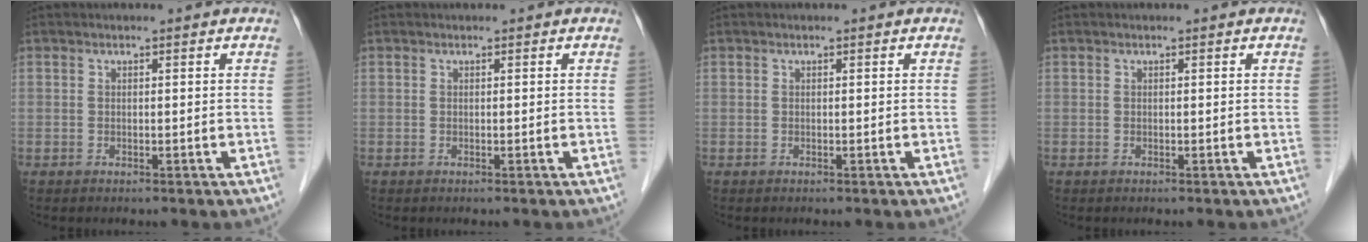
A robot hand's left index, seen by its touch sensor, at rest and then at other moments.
{"total": 0.0}
{"total": 0.0}
{"total": 0.0}